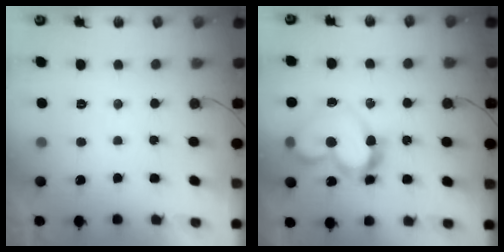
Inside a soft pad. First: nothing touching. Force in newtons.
{"total": 16.2, "press": 16.0, "slide": 2.1}